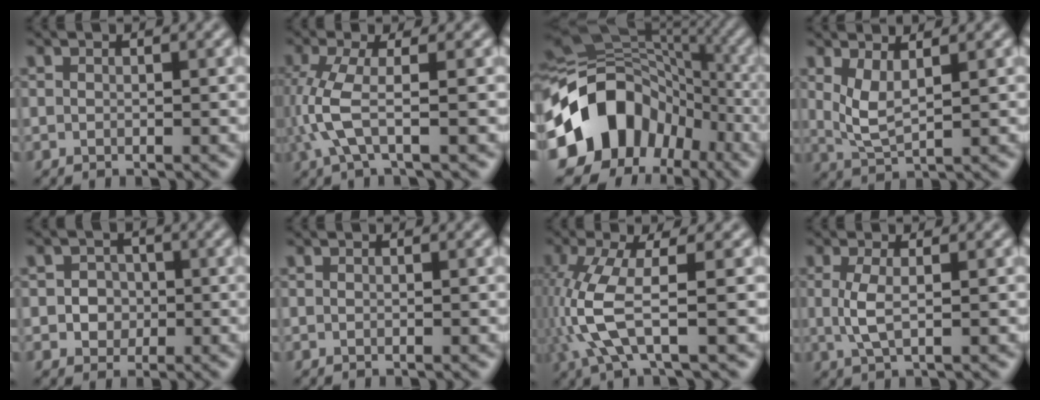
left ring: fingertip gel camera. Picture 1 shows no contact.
{"total": 4.1, "force": [-0.5, 1.0, 3.9], "torque": [-0.106, -0.003, -0.011]}
{"total": 13.8, "force": [-5.1, 10.6, 7.2], "torque": [-0.129, 0.008, -0.098]}
{"total": 2.7, "force": [1.2, 0.9, 2.3], "torque": [-0.052, -0.011, 0.031]}
{"total": 2.4, "force": [-0.2, 2.1, 1.0], "torque": [-0.001, -0.002, -0.010]}
{"total": 0.0}
{"total": 6.4, "force": [-0.9, 1.9, 6.1], "torque": [-0.166, -0.001, -0.016]}
{"total": 2.4, "force": [0.1, 0.7, 2.3], "torque": [-0.055, -0.001, 0.003]}